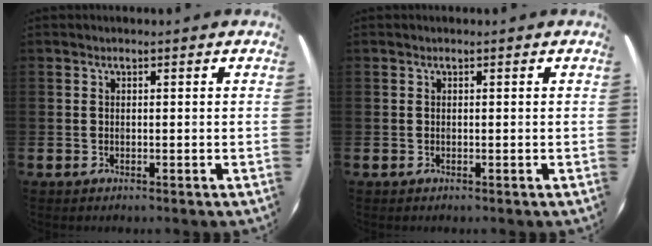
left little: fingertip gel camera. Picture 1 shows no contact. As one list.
[{"total": 0.0}]